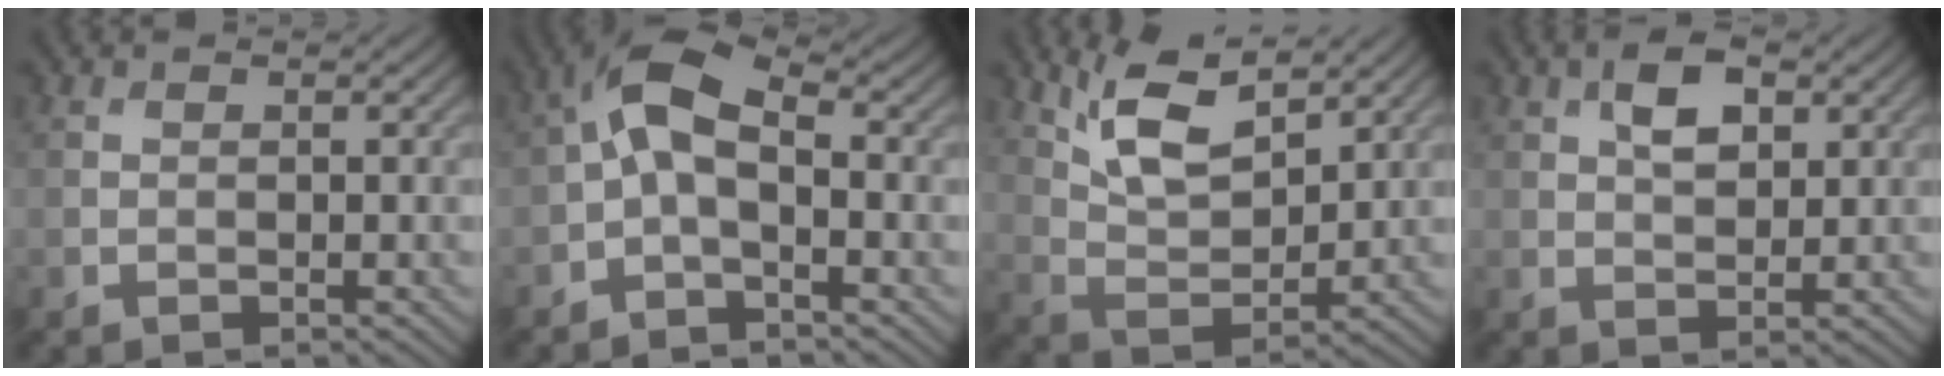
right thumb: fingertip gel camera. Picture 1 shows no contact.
{"total": 5.8, "force": [-0.5, 2.9, 5.0], "torque": [-0.106, 0.022, -0.022]}
{"total": 8.7, "force": [5.6, 3.0, 5.9], "torque": [-0.129, 0.002, 0.114]}
{"total": 4.7, "force": [1.8, 2.5, 3.5], "torque": [-0.066, 0.005, 0.029]}